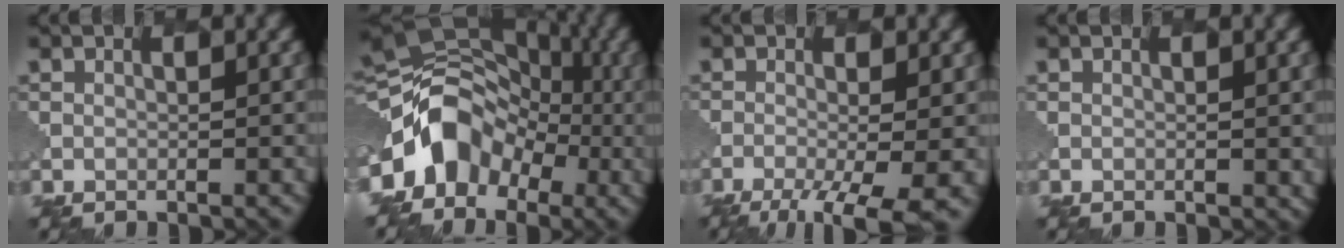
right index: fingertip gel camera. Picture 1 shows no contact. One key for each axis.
{"total": 8.2, "fx": -3.1, "fy": 6.4, "fz": 4.0, "tx": -0.043, "ty": 0.009, "tz": -0.064}
{"total": 7.1, "fx": -3.7, "fy": 2.0, "fz": 5.7, "tx": -0.096, "ty": -0.021, "tz": -0.055}
{"total": 1.0, "fx": 0.2, "fy": 0.5, "fz": 0.8, "tx": -0.012, "ty": -0.006, "tz": 0.005}